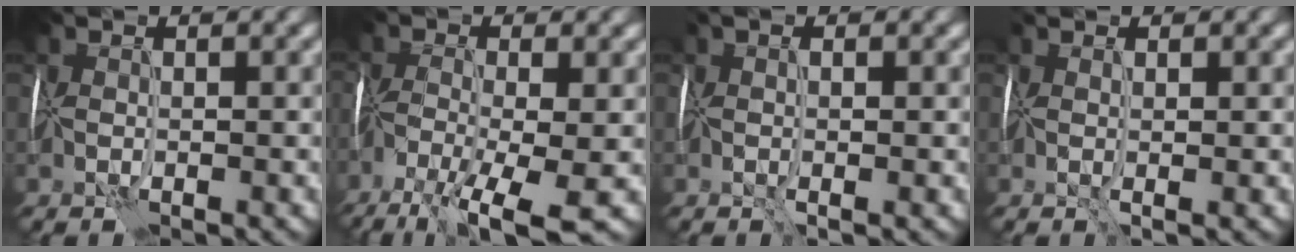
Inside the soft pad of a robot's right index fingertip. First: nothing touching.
{"total": 8.5, "force": [-5.7, 2.3, 5.9], "torque": [-0.129, -0.011, -0.105]}
{"total": 1.1, "force": [0.2, 0.3, 1.0], "torque": [-0.013, 0.006, -0.001]}
{"total": 0.9, "force": [0.5, 0.4, 0.7], "torque": [-0.011, 0.002, 0.008]}